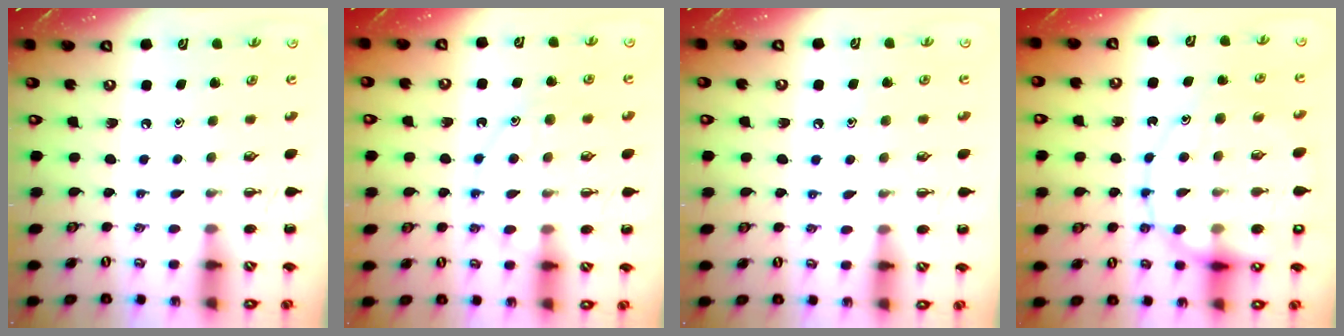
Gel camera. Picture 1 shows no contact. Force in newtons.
{"total": 12.5, "press": 12.4, "slide": 0.7}
{"total": 6.7, "press": 6.4, "slide": 2.1}
{"total": 15.2, "press": 15.0, "slide": 2.4}